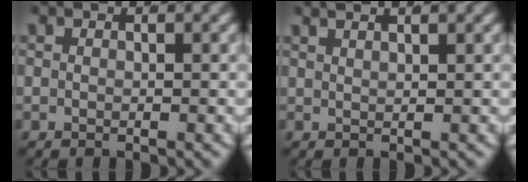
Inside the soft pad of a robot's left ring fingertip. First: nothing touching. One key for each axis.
{"total": 3.0, "fx": 2.5, "fy": 0.3, "fz": 1.7, "tx": -0.017, "ty": 0.010, "tz": 0.041}